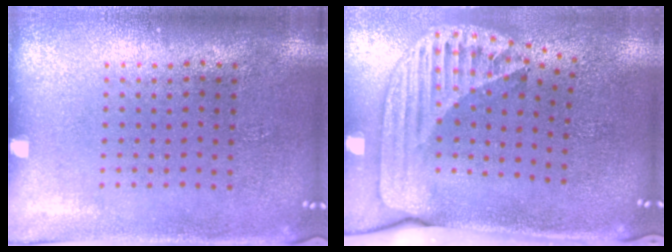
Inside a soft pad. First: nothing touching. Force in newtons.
{"total": 2.6, "press": 1.8, "slide": 1.9}